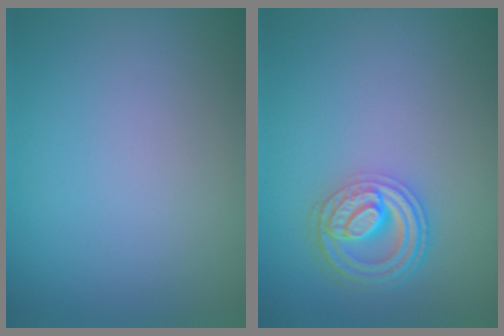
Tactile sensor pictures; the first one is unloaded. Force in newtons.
{"total": 4.5, "press": 3.6, "slide": 2.7}